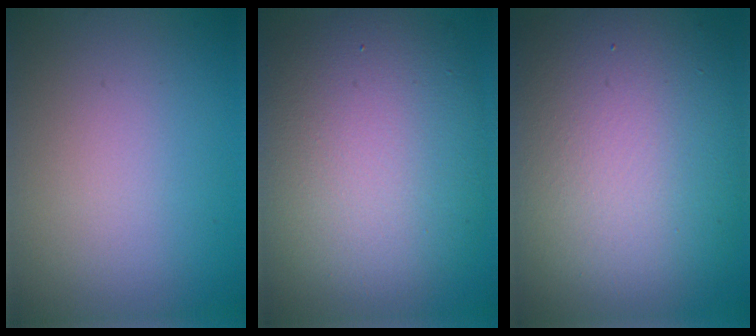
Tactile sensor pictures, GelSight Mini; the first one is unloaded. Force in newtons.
{"total": 11.6, "press": 11.6, "slide": 0.9}
{"total": 15.0, "press": 15.0, "slide": 0.4}